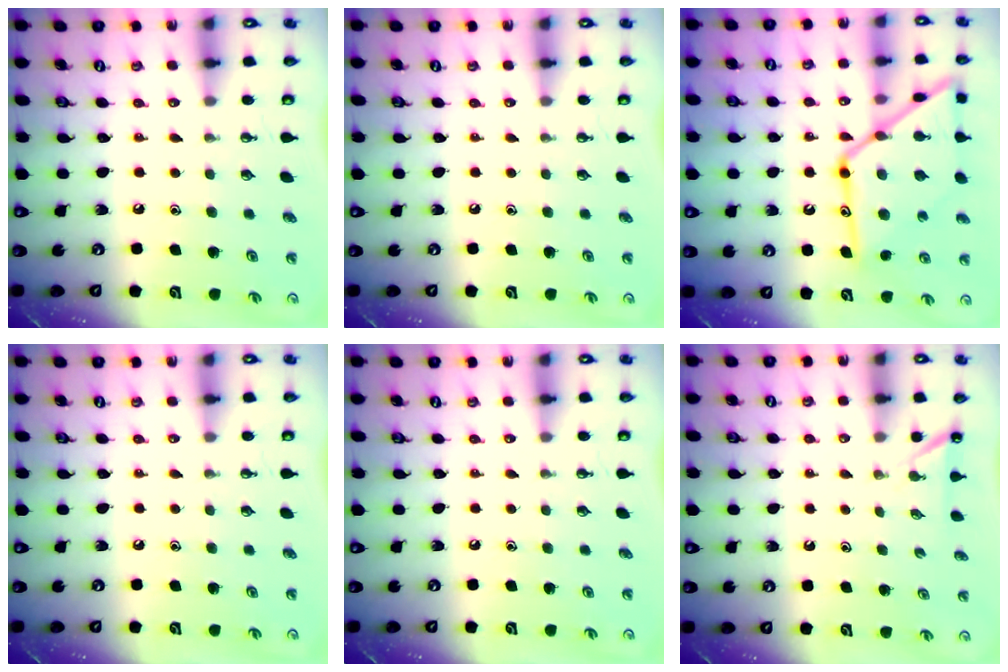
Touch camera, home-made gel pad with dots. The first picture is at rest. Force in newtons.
{"total": 0.0}
{"total": 21.4, "press": 21.3, "slide": 1.6}
{"total": 0.0}
{"total": 0.0}
{"total": 2.3, "press": 2.3, "slide": 0.2}